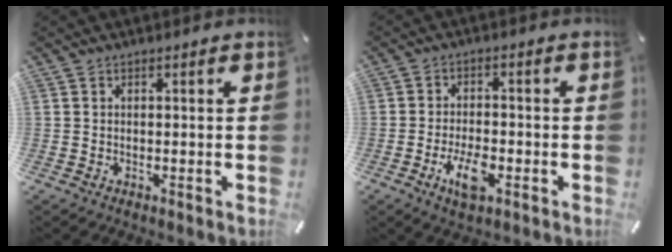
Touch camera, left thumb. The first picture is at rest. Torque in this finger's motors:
{"motor_torque": [0.59, 0.98, 0.10, 0.08, 0.12]}